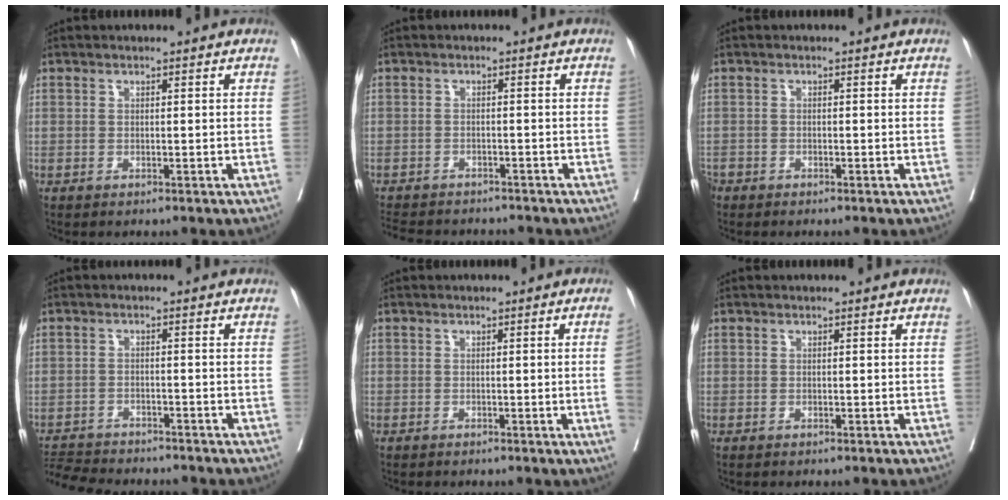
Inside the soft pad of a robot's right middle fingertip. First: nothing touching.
{"total": 10.2, "force": [-9.3, 2.8, 3.3], "torque": [-0.068, -0.005, -0.124]}
{"total": 2.1, "force": [-1.7, 1.2, 0.4], "torque": [-0.012, -0.001, -0.034]}
{"total": 8.8, "force": [-8.4, 1.3, 2.3], "torque": [-0.040, -0.005, -0.131]}
{"total": 2.5, "force": [-0.4, -1.1, 2.2], "torque": [-0.025, -0.003, -0.005]}
{"total": 0.0}